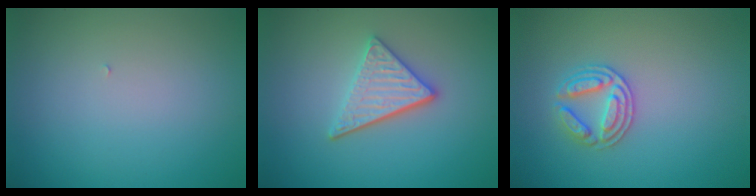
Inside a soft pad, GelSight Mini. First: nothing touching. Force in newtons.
{"total": 3.5, "press": 3.0, "slide": 1.9}
{"total": 2.8, "press": 2.7, "slide": 0.6}